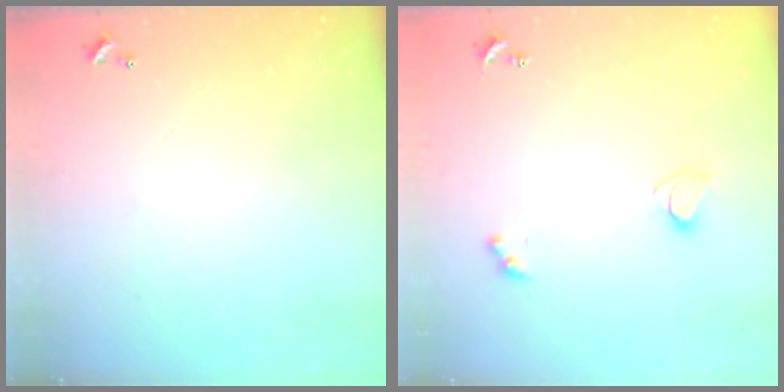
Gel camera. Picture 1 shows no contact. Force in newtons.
{"total": 2.3, "press": 2.3, "slide": 0.3}